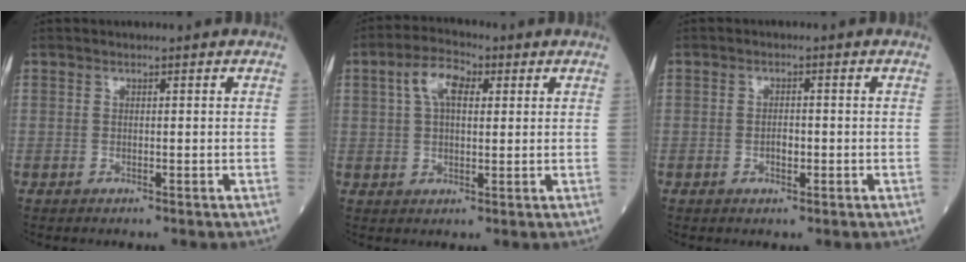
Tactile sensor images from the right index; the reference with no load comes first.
{"total": 6.4, "force": [2.2, 3.2, 5.2], "torque": [-0.103, 0.020, 0.040]}
{"total": 2.0, "force": [-0.5, 1.0, 1.7], "torque": [-0.027, 0.003, -0.007]}